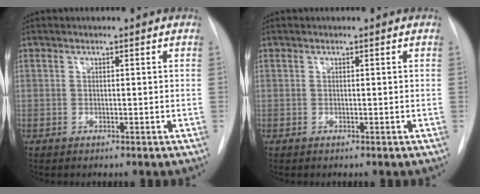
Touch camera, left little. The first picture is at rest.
{"total": 0.0}